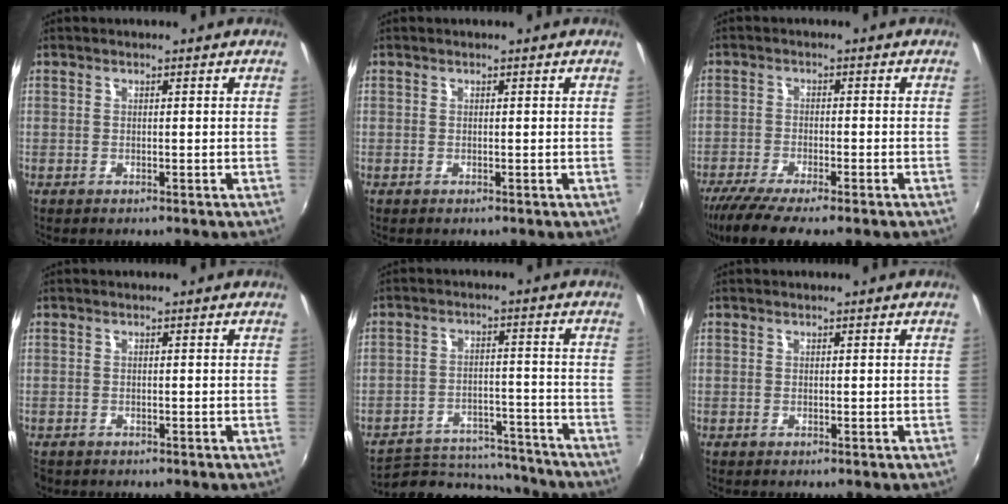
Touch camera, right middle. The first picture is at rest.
{"total": 0.0}
{"total": 8.8, "force": [-6.9, 1.1, 5.3], "torque": [-0.122, -0.036, -0.122]}
{"total": 1.1, "force": [-0.8, 0.7, 0.2], "torque": [-0.009, -0.004, -0.012]}
{"total": 15.6, "force": [-14.3, 4.8, 4.0], "torque": [-0.088, 0.019, -0.194]}
{"total": 0.0}